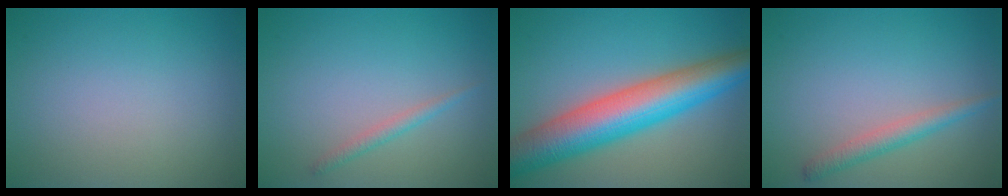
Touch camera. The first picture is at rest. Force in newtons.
{"total": 1.2, "press": 1.1, "slide": 0.0}
{"total": 10.0, "press": 10.0, "slide": 0.2}
{"total": 2.2, "press": 2.2, "slide": 0.0}